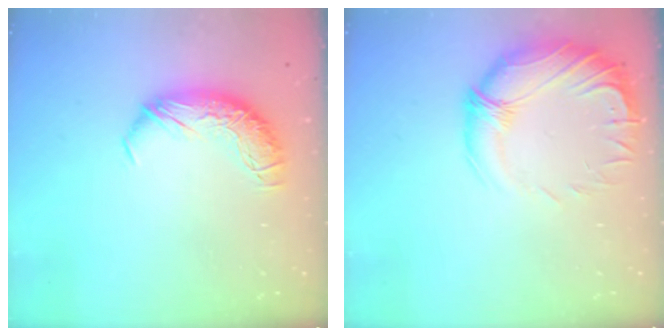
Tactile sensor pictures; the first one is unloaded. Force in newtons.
{"total": 2.9, "press": 0.9, "slide": 2.8}